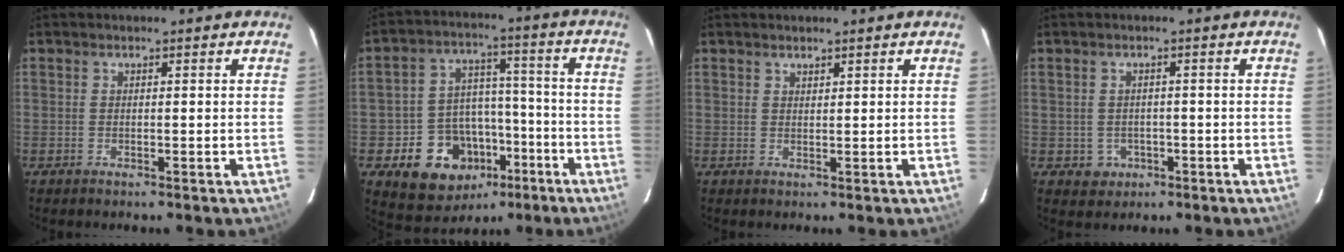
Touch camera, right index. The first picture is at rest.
{"total": 14.6, "force": [-6.8, 11.5, 5.9], "torque": [-0.126, 0.045, -0.078]}
{"total": 1.1, "force": [1.0, 0.4, 0.3], "torque": [-0.005, 0.002, 0.018]}
{"total": 3.5, "force": [-1.0, 3.3, 0.7], "torque": [-0.022, 0.005, -0.003]}